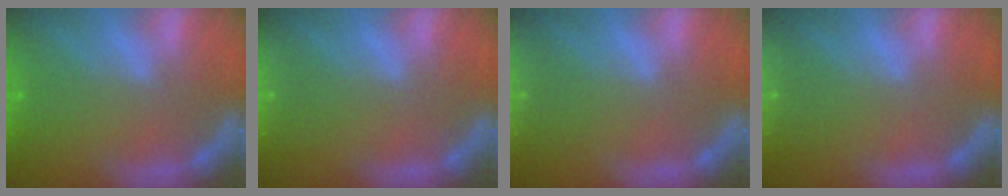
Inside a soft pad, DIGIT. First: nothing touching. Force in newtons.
{"total": 3.0}
{"total": 6.5}
{"total": 9.5}